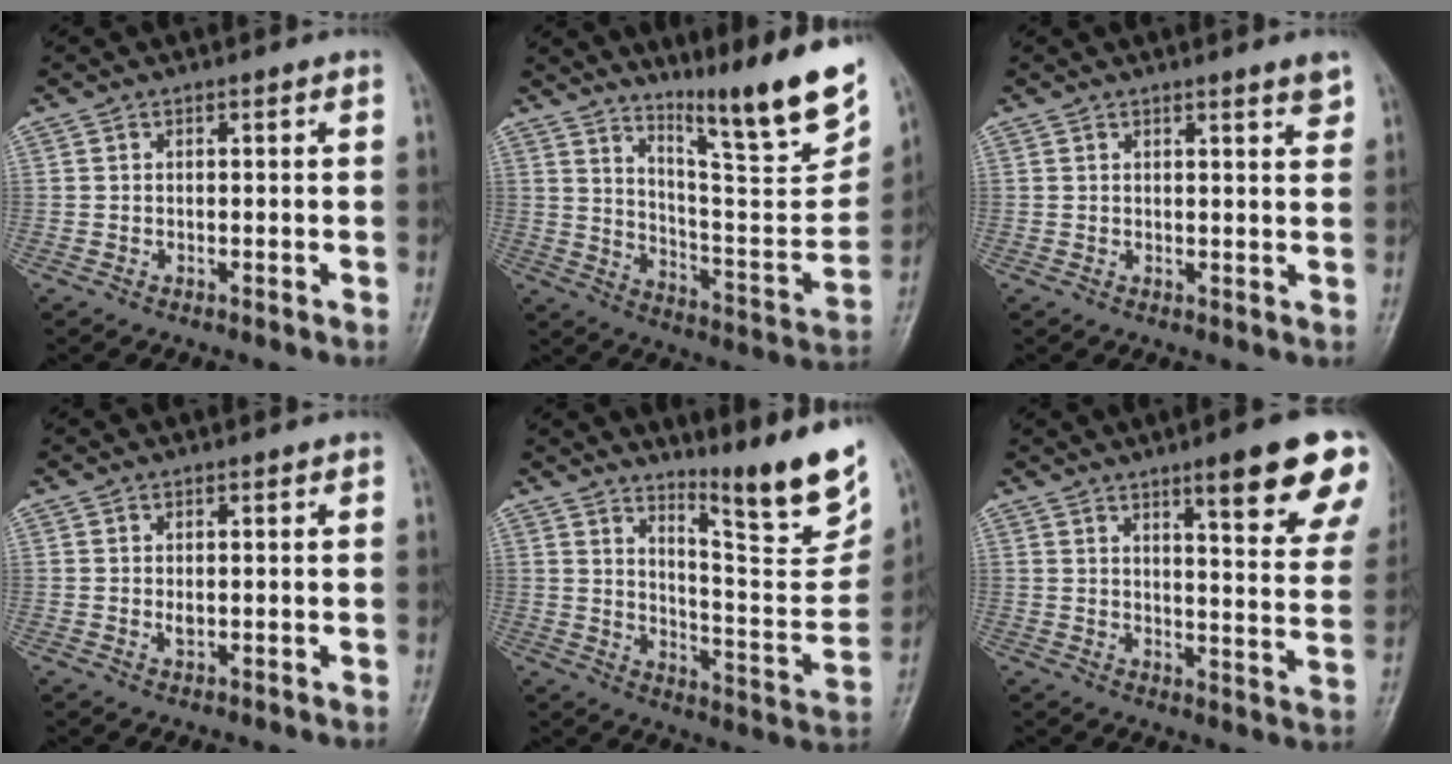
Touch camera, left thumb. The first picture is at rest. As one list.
[{"total": 20.2, "force": [14.7, 1.6, 13.7], "torque": [-0.176, -0.104, 0.239]}, {"total": 2.5, "force": [1.9, 0.1, 1.7], "torque": [-0.020, -0.014, 0.024]}, {"total": 1.1, "force": [0.2, 0.7, 0.9], "torque": [-0.013, -0.003, 0.006]}, {"total": 17.6, "force": [12.9, 2.2, 11.7], "torque": [-0.138, -0.106, 0.201]}, {"total": 17.0, "force": [10.4, 2.9, 13.1], "torque": [-0.137, -0.047, 0.130]}]